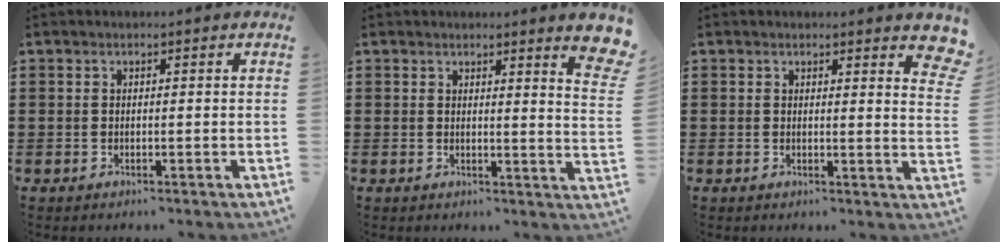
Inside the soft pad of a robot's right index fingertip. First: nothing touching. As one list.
[{"total": 4.0, "force": [3.0, 0.2, 2.7], "torque": [-0.046, -0.009, 0.050]}, {"total": 2.1, "force": [1.8, 0.5, 1.0], "torque": [-0.009, -0.001, 0.031]}]